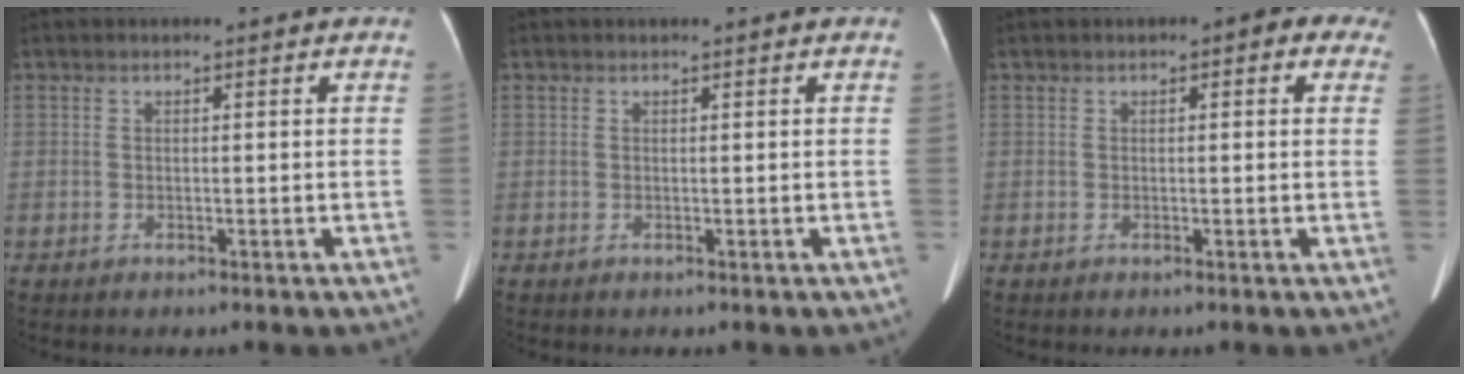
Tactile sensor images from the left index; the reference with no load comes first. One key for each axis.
{"total": 0.0}
{"total": 3.9, "fx": 1.9, "fy": 1.7, "fz": 2.9, "tx": -0.024, "ty": 0.023, "tz": 0.013}